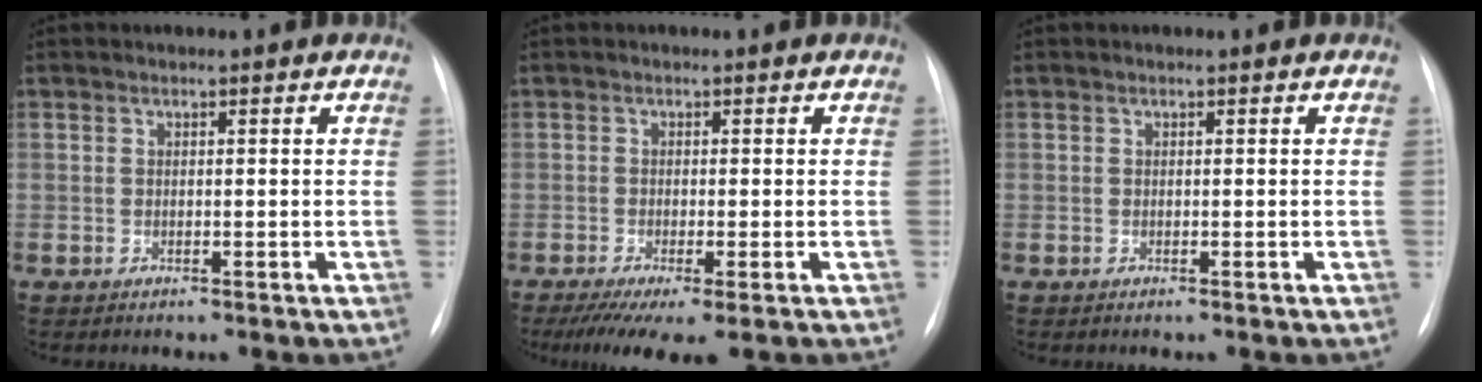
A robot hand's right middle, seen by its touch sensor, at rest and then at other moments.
{"total": 6.8, "force": [-4.2, 1.2, 5.3], "torque": [-0.081, -0.020, -0.070]}
{"total": 0.0}